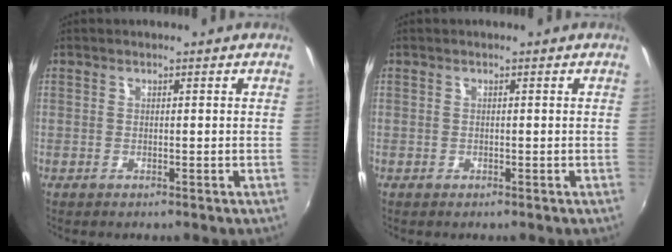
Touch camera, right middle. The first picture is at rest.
{"total": 0.0}